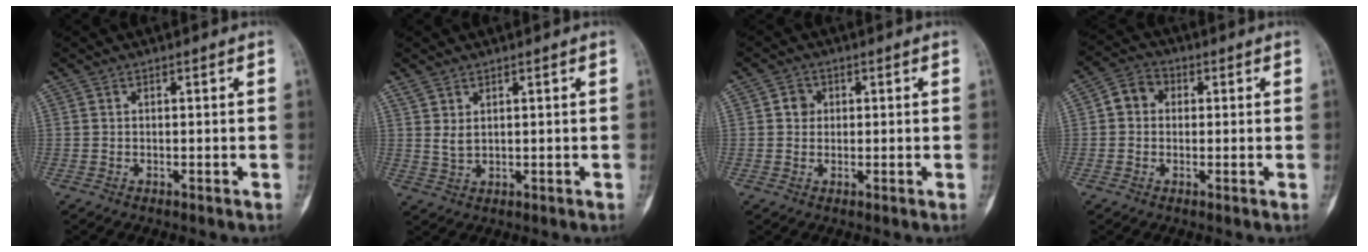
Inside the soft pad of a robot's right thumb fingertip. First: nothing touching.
{"total": 2.3, "force": [1.2, 1.1, 1.6], "torque": [-0.034, -0.006, 0.032]}
{"total": 2.5, "force": [0.5, 2.3, 0.9], "torque": [0.000, 0.003, 0.004]}
{"total": 4.8, "force": [0.5, 4.1, 2.4], "torque": [-0.024, 0.014, -0.003]}